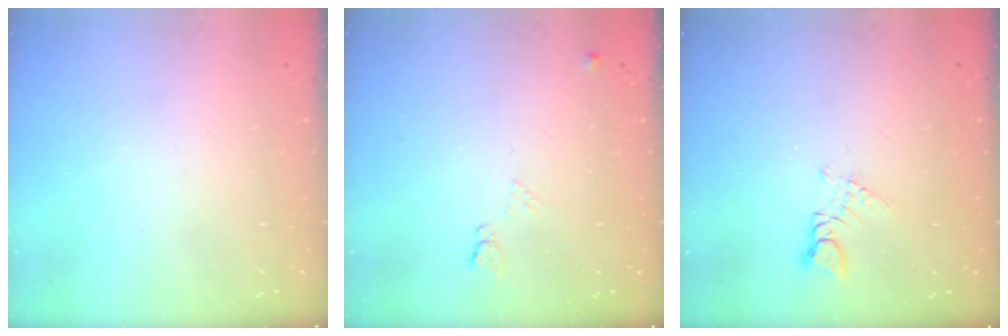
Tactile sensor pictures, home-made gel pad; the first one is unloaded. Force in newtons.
{"total": 5.2, "press": 5.1, "slide": 1.2}
{"total": 2.0, "press": 2.0, "slide": 0.2}